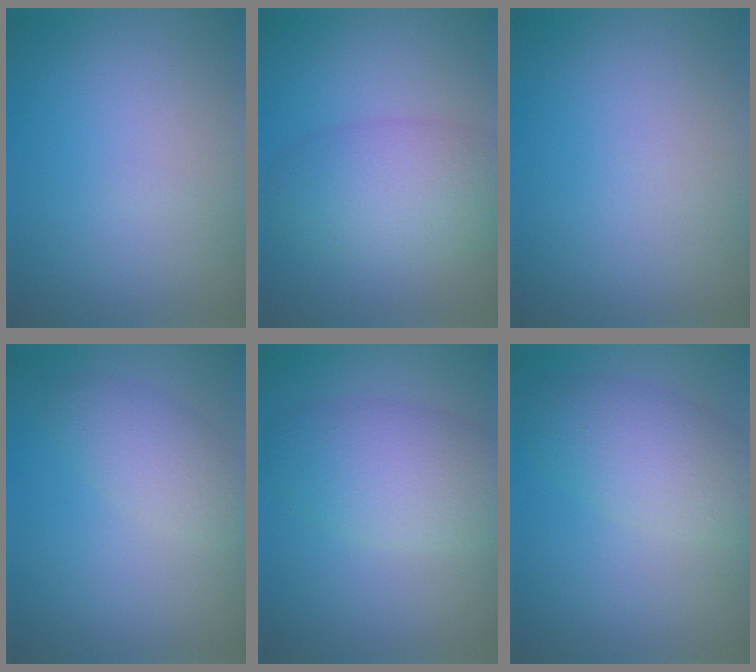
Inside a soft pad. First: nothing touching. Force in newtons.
{"total": 5.6, "press": 5.6, "slide": 0.2}
{"total": 0.0}
{"total": 3.0, "press": 3.0, "slide": 0.1}
{"total": 5.6, "press": 5.6, "slide": 0.1}
{"total": 4.7, "press": 4.7, "slide": 0.1}